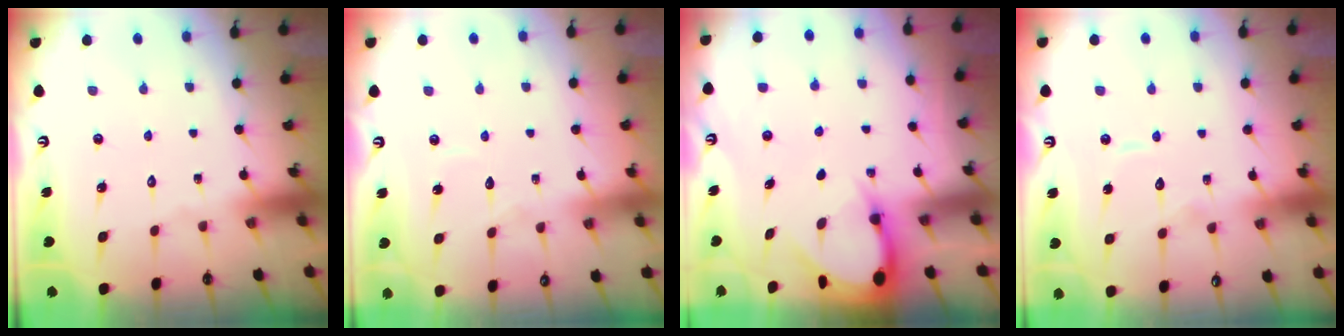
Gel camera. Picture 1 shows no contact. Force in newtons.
{"total": 3.0, "press": 3.0, "slide": 0.3}
{"total": 3.9, "press": 3.9, "slide": 0.2}
{"total": 6.0, "press": 5.9, "slide": 0.6}